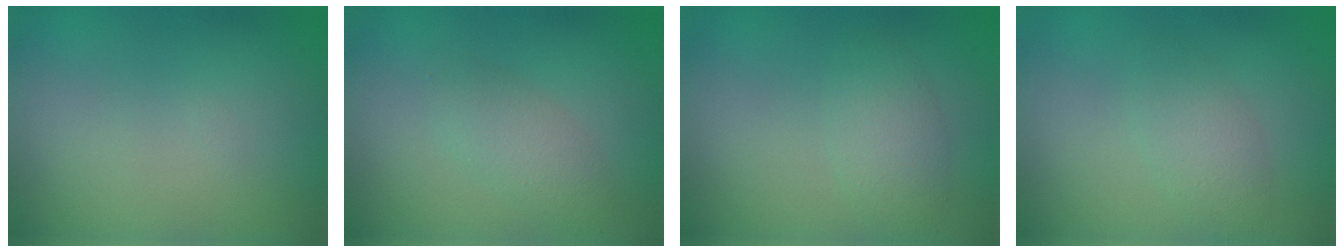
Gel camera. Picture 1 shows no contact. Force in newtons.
{"total": 2.2, "press": 2.2, "slide": 0.2}
{"total": 2.4, "press": 2.4, "slide": 0.1}
{"total": 2.4, "press": 2.4, "slide": 0.1}